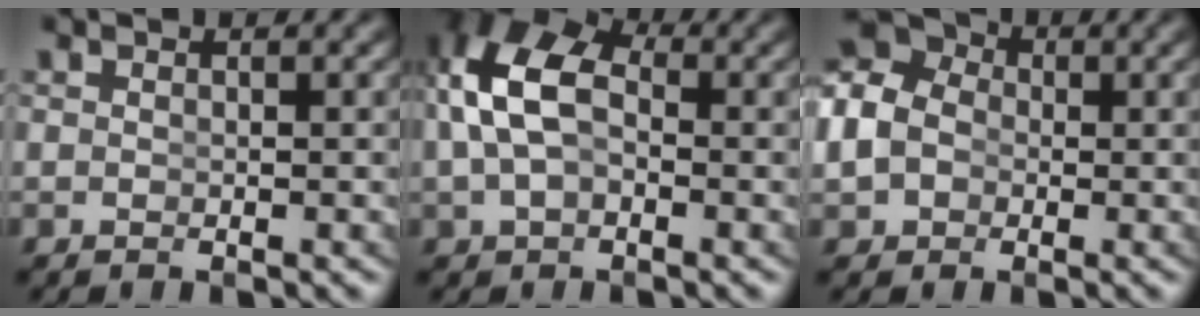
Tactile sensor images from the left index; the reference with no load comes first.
{"total": 7.7, "force": [1.3, 5.2, 5.5], "torque": [-0.118, 0.001, 0.019]}
{"total": 9.3, "force": [1.6, 7.8, 4.6], "torque": [-0.099, 0.005, 0.014]}